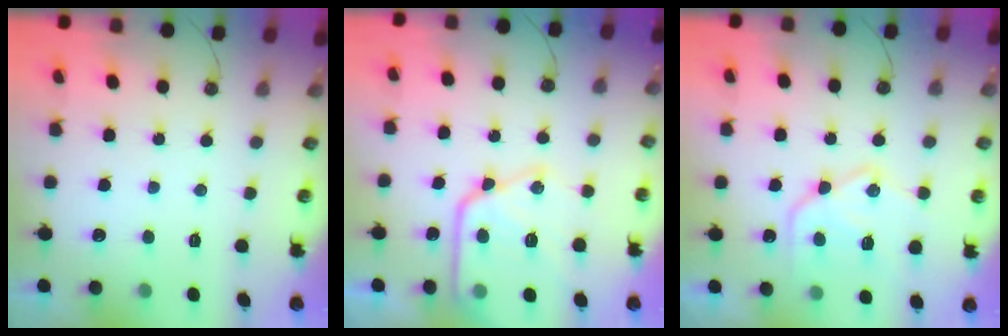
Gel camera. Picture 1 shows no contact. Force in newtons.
{"total": 19.0, "press": 19.0, "slide": 1.6}
{"total": 16.7, "press": 16.6, "slide": 1.3}